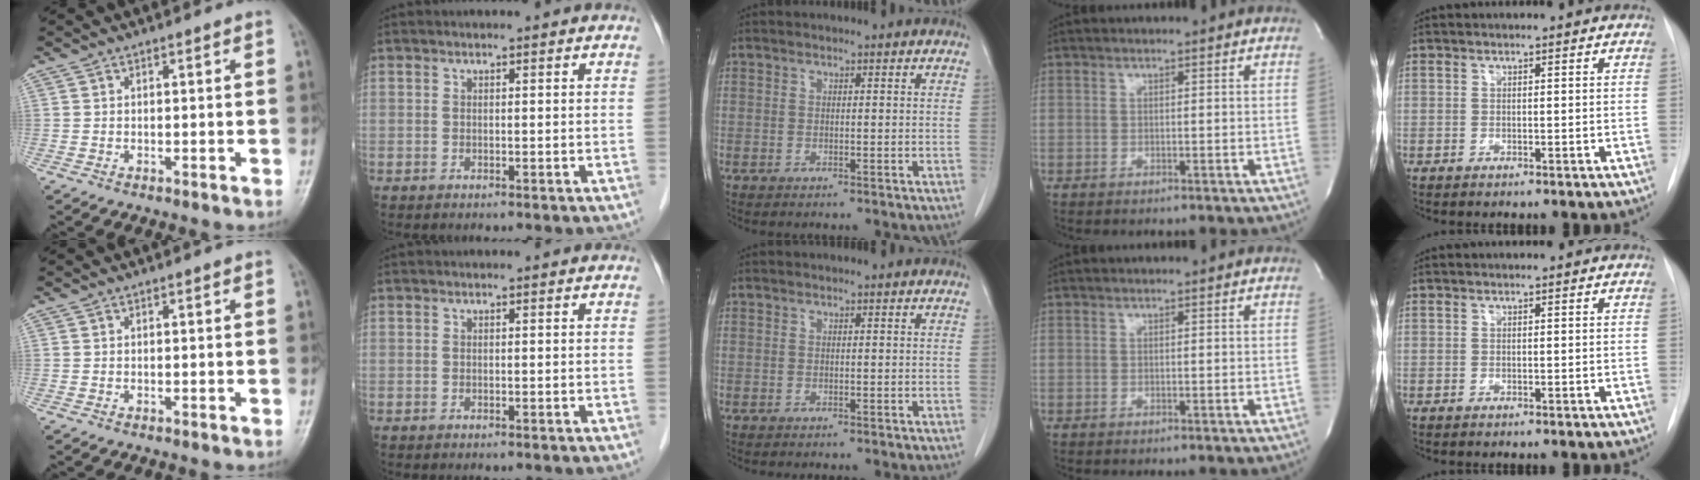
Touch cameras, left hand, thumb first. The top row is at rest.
{}